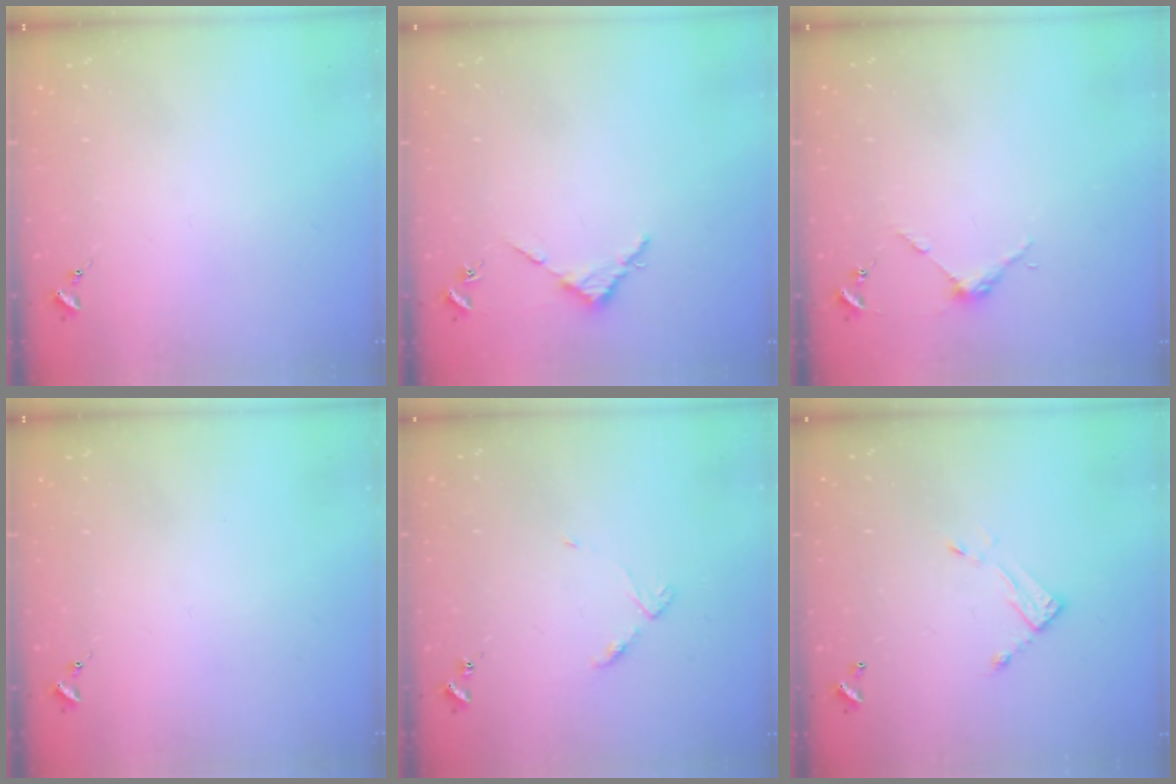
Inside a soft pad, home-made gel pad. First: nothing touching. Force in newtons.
{"total": 2.7, "press": 2.7, "slide": 0.3}
{"total": 3.7, "press": 3.7, "slide": 0.3}
{"total": 0.0}
{"total": 4.4, "press": 4.3, "slide": 0.5}
{"total": 7.2, "press": 7.2, "slide": 0.3}